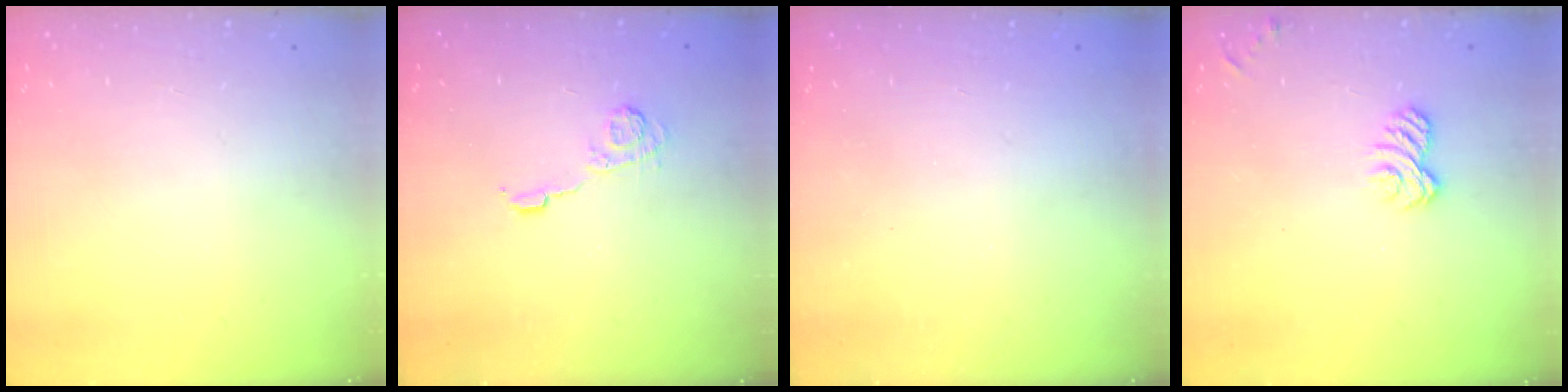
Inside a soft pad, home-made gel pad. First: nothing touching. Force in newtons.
{"total": 5.2, "press": 5.2, "slide": 0.4}
{"total": 2.4, "press": 2.3, "slide": 0.8}
{"total": 3.4, "press": 3.2, "slide": 1.1}